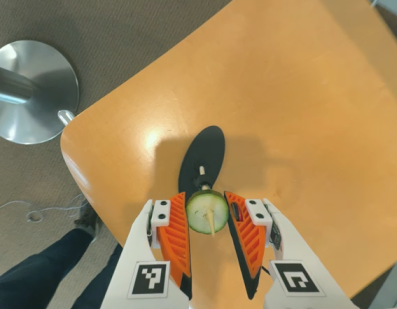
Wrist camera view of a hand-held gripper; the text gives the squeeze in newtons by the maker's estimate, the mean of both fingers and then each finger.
{"total": 9.5, "left": 9.5, "right": 9.5}